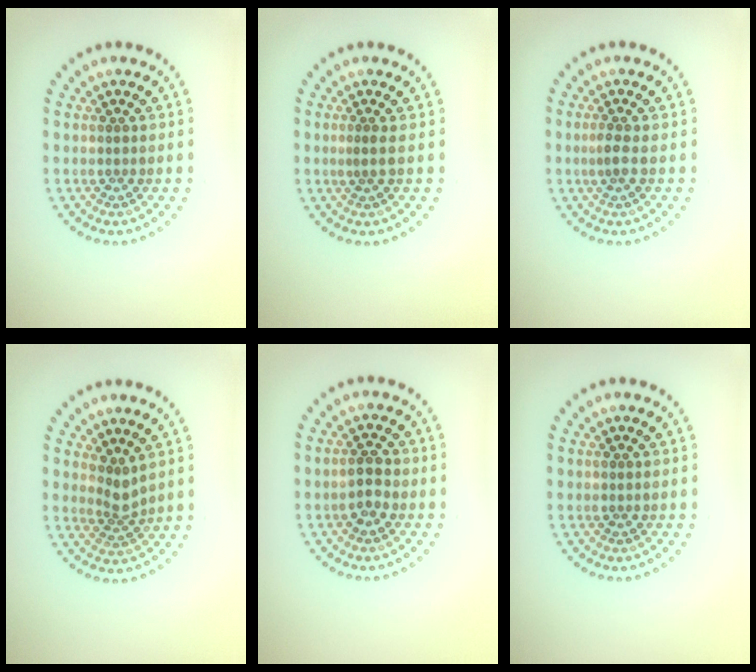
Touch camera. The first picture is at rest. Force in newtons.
{"total": 0.8, "press": 0.4, "slide": 0.7}
{"total": 1.4, "press": 1.2, "slide": 0.6}
{"total": 2.0, "press": 1.4, "slide": 1.5}
{"total": 2.2, "press": 2.1, "slide": 0.5}
{"total": 0.5, "press": 0.5, "slide": 0.1}